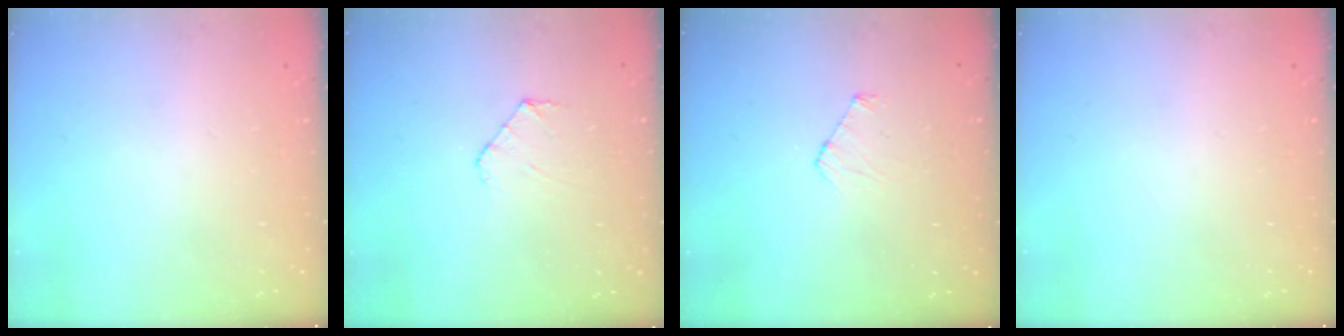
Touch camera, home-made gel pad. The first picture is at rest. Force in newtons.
{"total": 4.9, "press": 4.8, "slide": 0.5}
{"total": 4.3, "press": 4.3, "slide": 0.4}
{"total": 0.0}